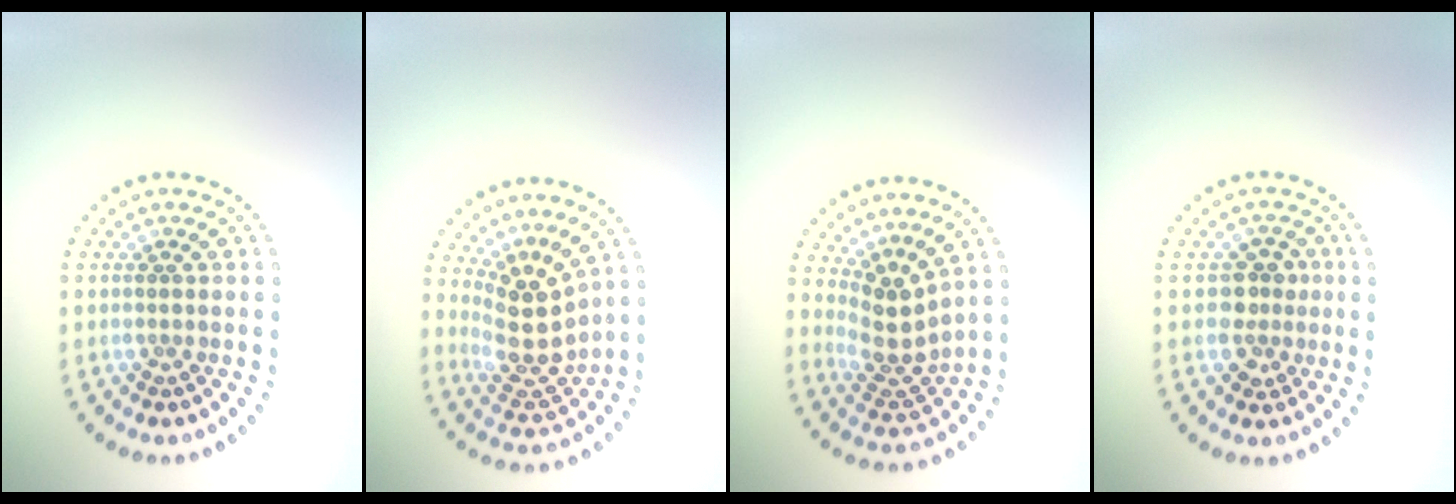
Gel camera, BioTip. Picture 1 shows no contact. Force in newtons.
{"total": 4.4, "press": 3.7, "slide": 2.3}
{"total": 3.5, "press": 2.6, "slide": 2.4}
{"total": 2.6, "press": 2.4, "slide": 1.1}